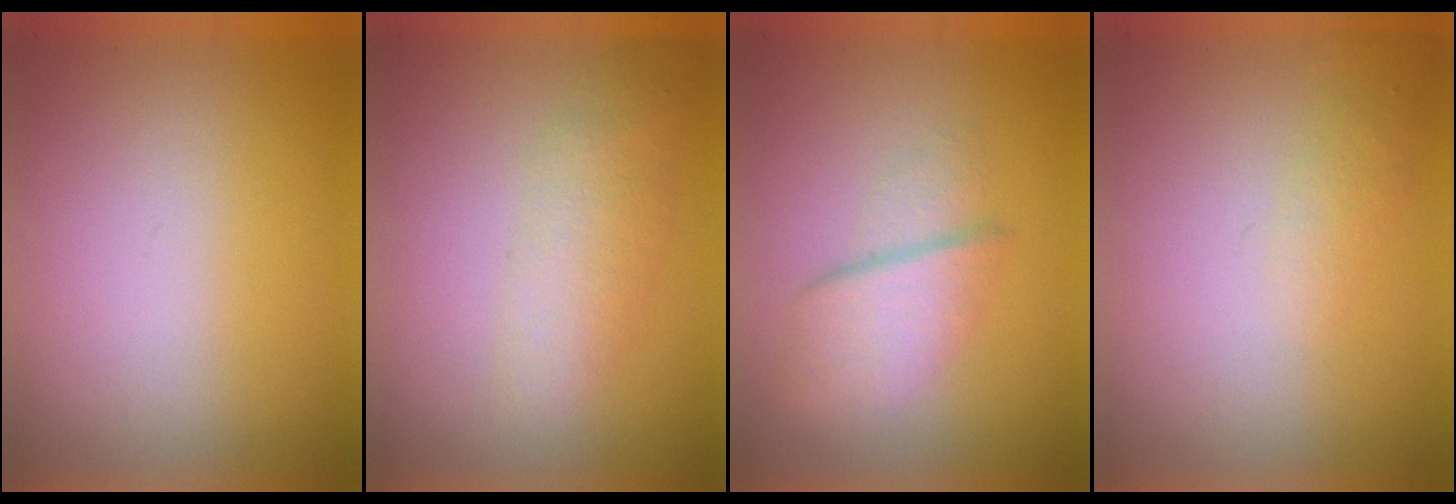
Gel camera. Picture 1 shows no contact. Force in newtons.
{"total": 2.1}
{"total": 2.7}
{"total": 1.1}